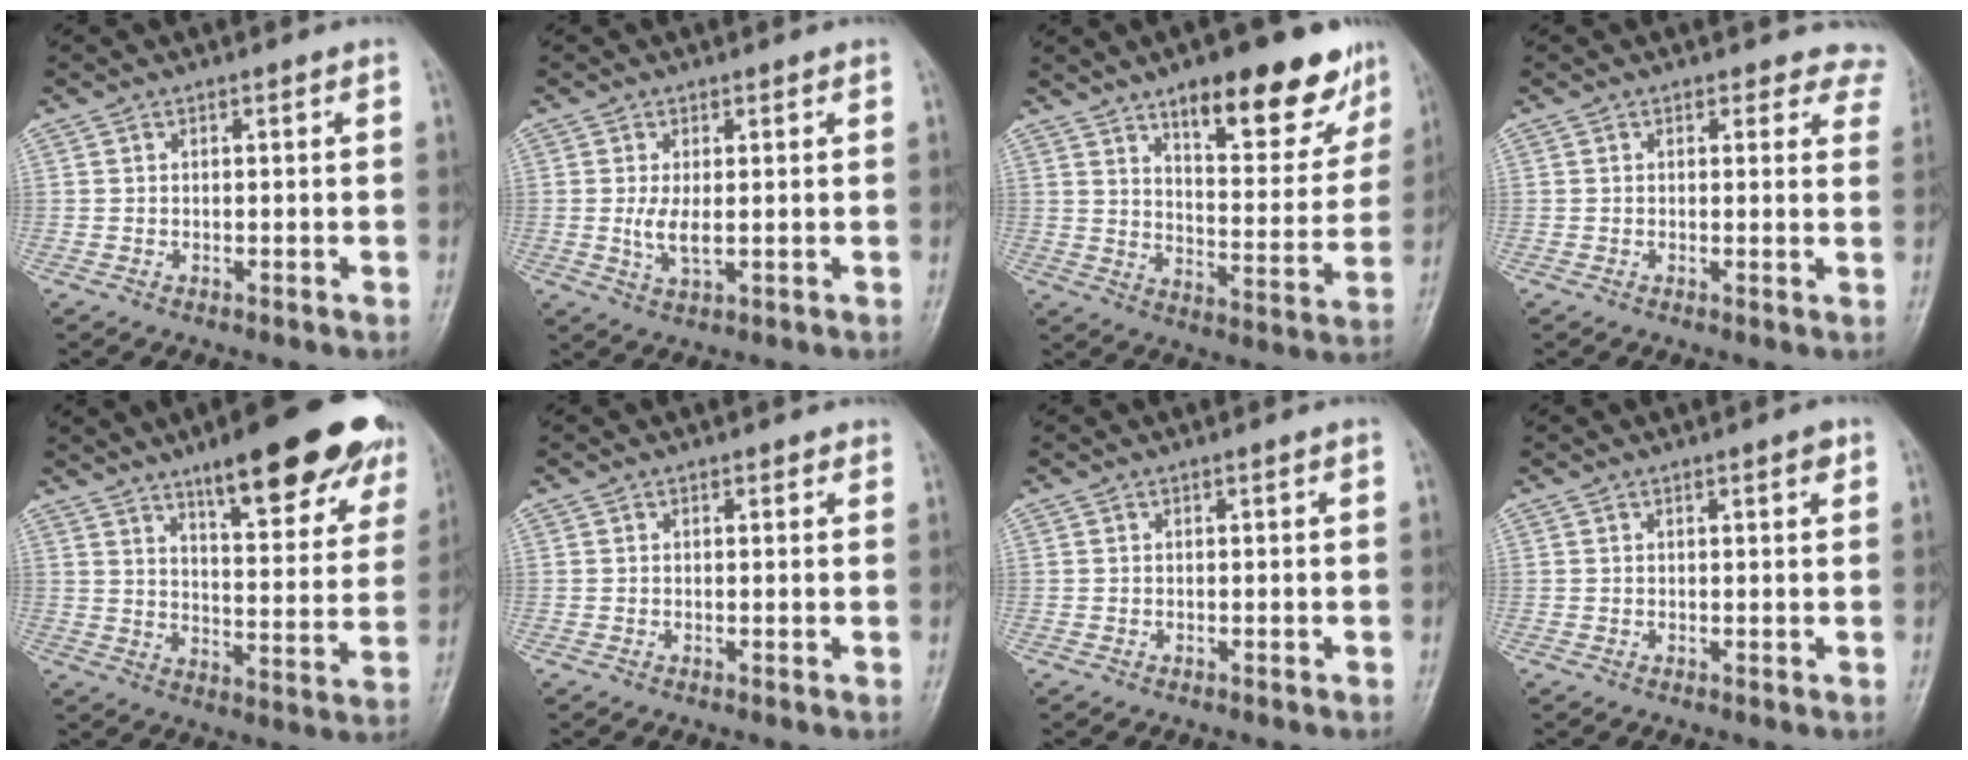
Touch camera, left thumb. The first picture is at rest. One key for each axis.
{"total": 3.8, "fx": 0.2, "fy": 1.7, "fz": 3.4, "tx": -0.070, "ty": -0.011, "tz": 0.008}
{"total": 19.0, "fx": 12.0, "fy": 6.6, "fz": 13.1, "tx": -0.133, "ty": -0.064, "tz": 0.176}
{"total": 6.4, "fx": 5.6, "fy": 3.0, "fz": 0.1, "tx": 0.057, "ty": -0.020, "tz": 0.029}
{"total": 22.7, "fx": 14.9, "fy": 6.1, "fz": 16.0, "tx": -0.176, "ty": -0.056, "tz": 0.206}
{"total": 1.0, "fx": 0.7, "fy": 0.6, "fz": 0.4, "tx": 0.002, "ty": -0.004, "tz": 0.004}
{"total": 0.0}
{"total": 1.6, "fx": 0.9, "fy": 0.5, "fz": 1.2, "tx": -0.015, "ty": -0.003, "tz": 0.011}